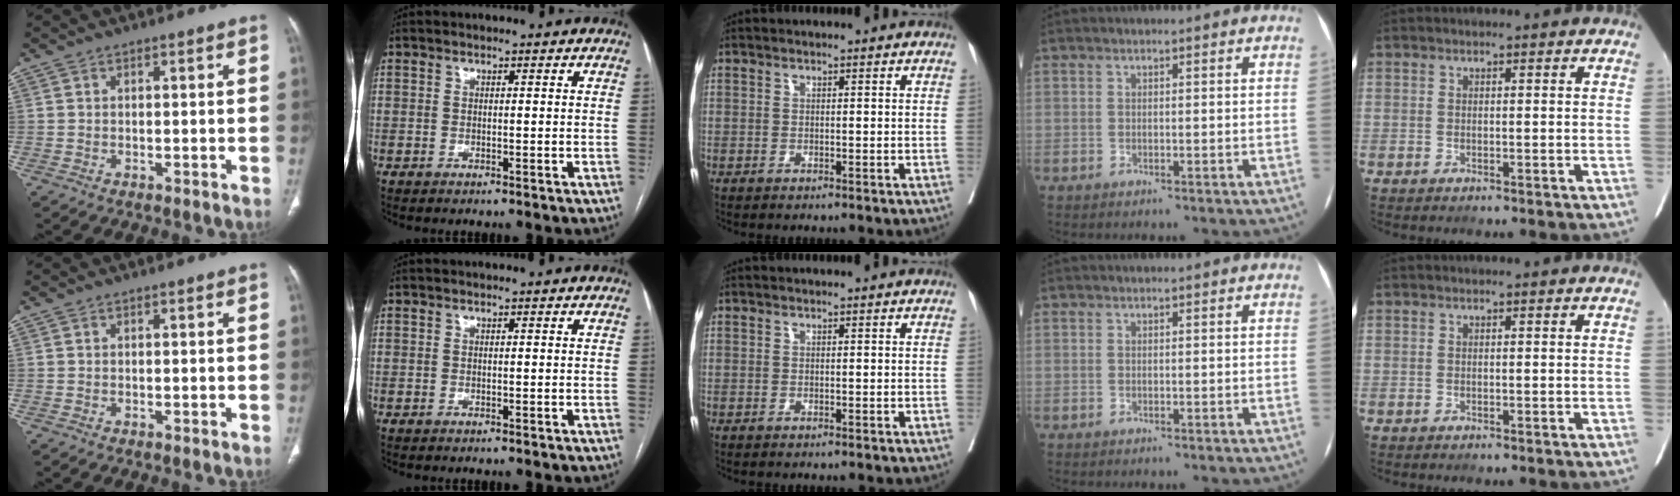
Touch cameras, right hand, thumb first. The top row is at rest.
{}